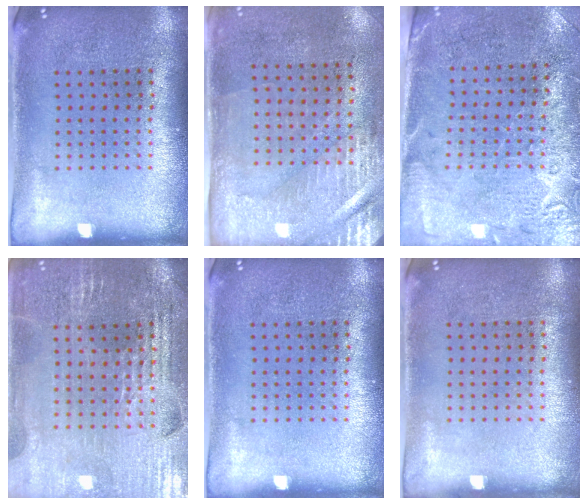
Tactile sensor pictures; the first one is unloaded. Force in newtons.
{"total": 3.0, "press": 2.5, "slide": 1.6}
{"total": 2.8, "press": 2.5, "slide": 1.3}
{"total": 3.0, "press": 3.0, "slide": 0.4}
{"total": 0.0}
{"total": 0.0}